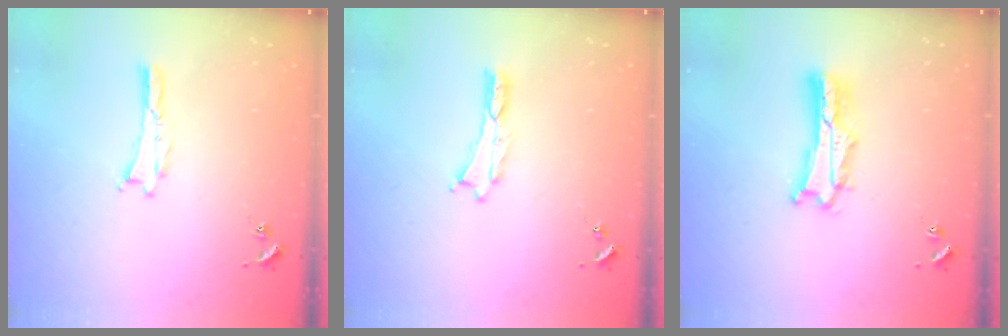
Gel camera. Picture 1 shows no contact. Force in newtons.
{"total": 0.0}
{"total": 5.0, "press": 5.0, "slide": 0.6}